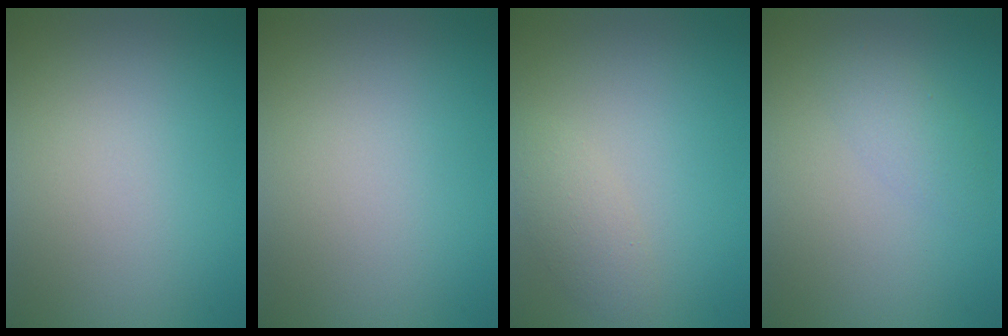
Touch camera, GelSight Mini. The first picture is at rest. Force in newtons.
{"total": 0.0}
{"total": 1.9, "press": 1.9, "slide": 0.1}
{"total": 1.9, "press": 1.9, "slide": 0.0}